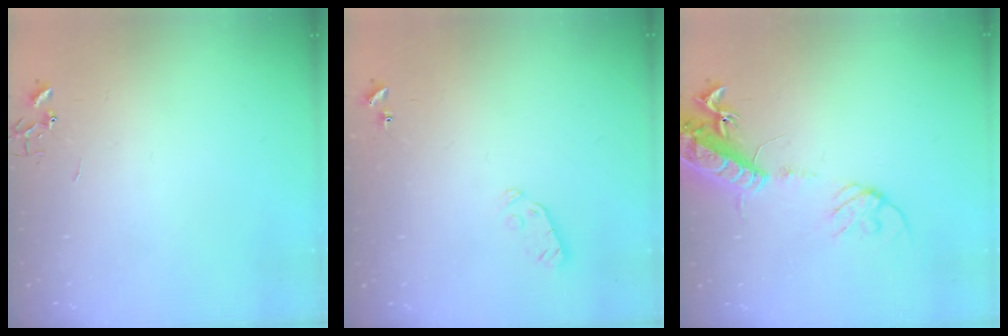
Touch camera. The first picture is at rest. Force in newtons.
{"total": 3.8, "press": 3.7, "slide": 0.8}
{"total": 16.1, "press": 15.7, "slide": 3.6}